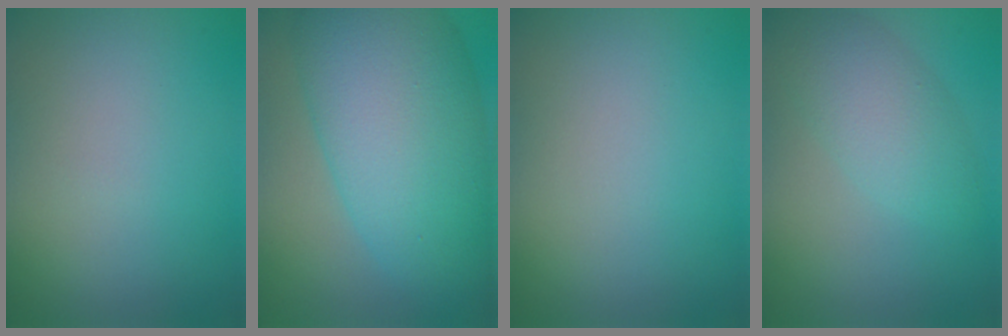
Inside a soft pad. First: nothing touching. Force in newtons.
{"total": 12.9, "press": 12.9, "slide": 0.2}
{"total": 0.0}
{"total": 3.8, "press": 3.8, "slide": 0.1}